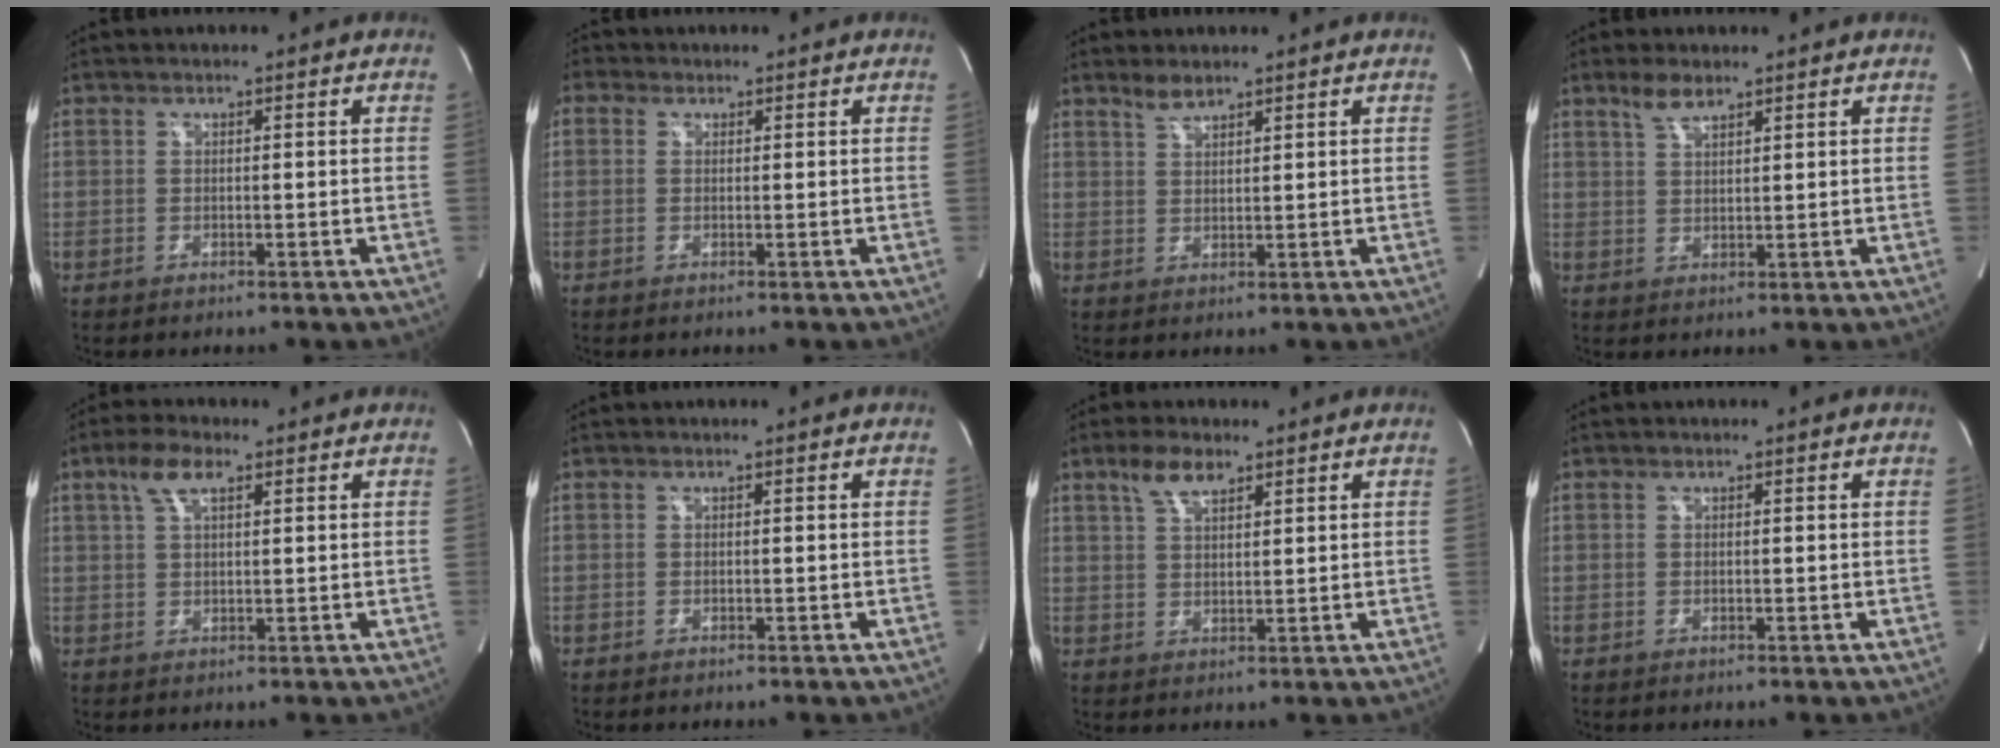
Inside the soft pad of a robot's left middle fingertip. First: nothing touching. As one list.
[{"total": 0.6, "force": [-0.3, -0.5, -0.2], "torque": [0.001, -0.001, -0.007]}, {"total": 2.4, "force": [2.1, 0.4, 1.0], "torque": [-0.021, 0.003, 0.044]}, {"total": 3.3, "force": [2.6, 0.9, 1.9], "torque": [-0.044, 0.004, 0.055]}, {"total": 4.8, "force": [2.6, 1.5, 3.7], "torque": [-0.082, 0.015, 0.054]}, {"total": 0.0}, {"total": 4.6, "force": [3.2, 1.6, 3.0], "torque": [-0.064, 0.010, 0.065]}, {"total": 0.0}]